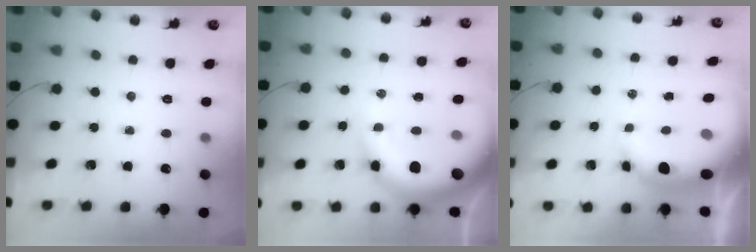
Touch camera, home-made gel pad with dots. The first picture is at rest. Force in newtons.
{"total": 14.1, "press": 13.7, "slide": 3.0}
{"total": 8.8, "press": 8.5, "slide": 2.2}